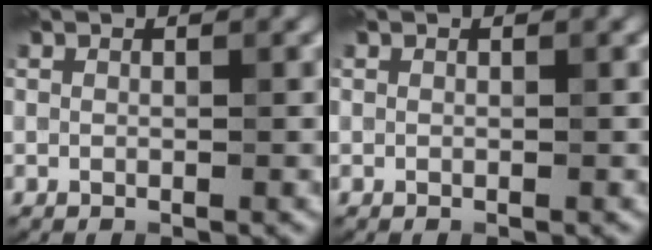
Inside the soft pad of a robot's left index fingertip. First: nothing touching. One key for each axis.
{"total": 0.0}